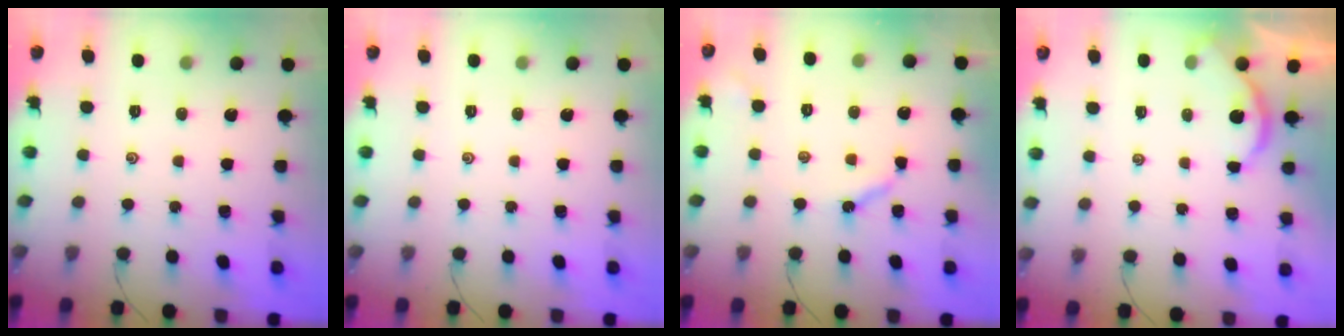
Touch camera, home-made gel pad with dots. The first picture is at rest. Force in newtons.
{"total": 0.0}
{"total": 4.8, "press": 4.8, "slide": 0.7}
{"total": 1.3, "press": 1.3, "slide": 0.2}